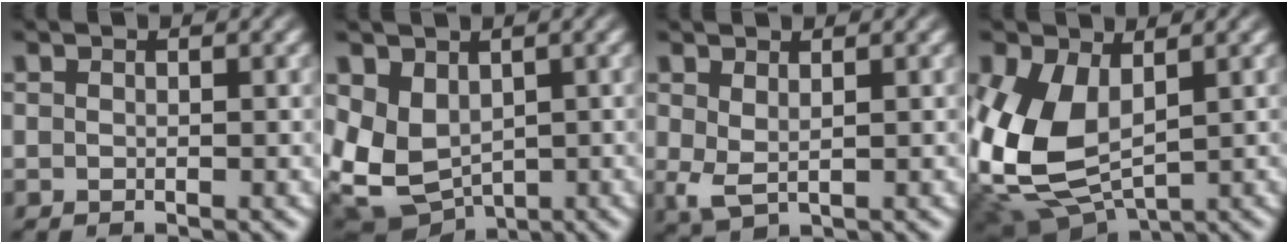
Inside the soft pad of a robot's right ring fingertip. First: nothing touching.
{"total": 10.1, "force": [-1.3, 8.7, 5.0], "torque": [-0.150, -0.054, 0.000]}
{"total": 1.6, "force": [0.3, 0.7, 1.4], "torque": [-0.036, -0.021, 0.021]}
{"total": 9.8, "force": [-0.2, 7.7, 6.1], "torque": [-0.173, -0.048, 0.021]}